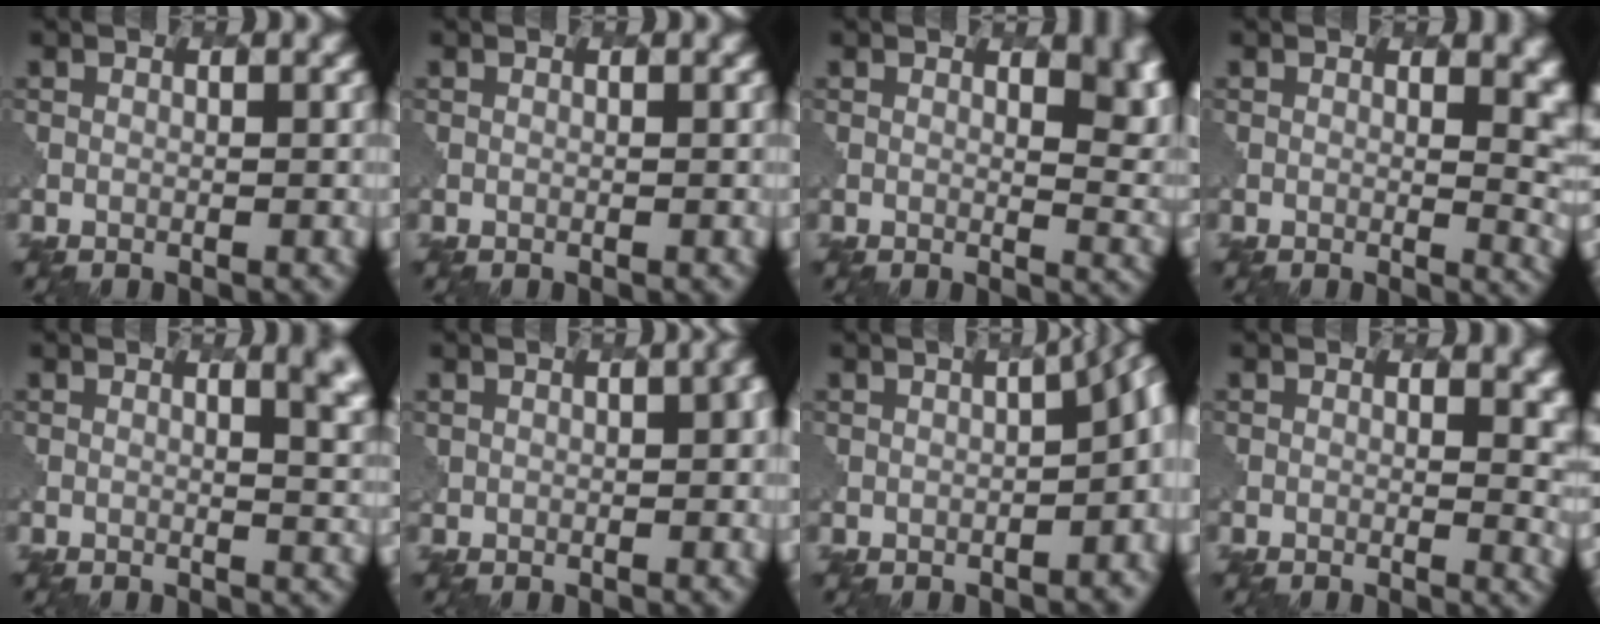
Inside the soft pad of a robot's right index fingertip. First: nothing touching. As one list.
[{"total": 0.0}, {"total": 6.6, "force": [2.6, 3.3, 5.1], "torque": [-0.022, -0.001, 0.036]}, {"total": 5.2, "force": [0.8, 2.6, 4.5], "torque": [-0.023, -0.007, 0.011]}, {"total": 4.8, "force": [1.8, 2.2, 3.8], "torque": [-0.009, 0.005, 0.019]}, {"total": 3.1, "force": [0.5, 1.9, 2.4], "torque": [-0.023, 0.000, 0.016]}, {"total": 5.6, "force": [-1.2, 2.7, 4.8], "torque": [-0.045, 0.002, -0.010]}, {"total": 4.7, "force": [0.8, 2.6, 3.8], "torque": [-0.017, -0.006, 0.009]}]